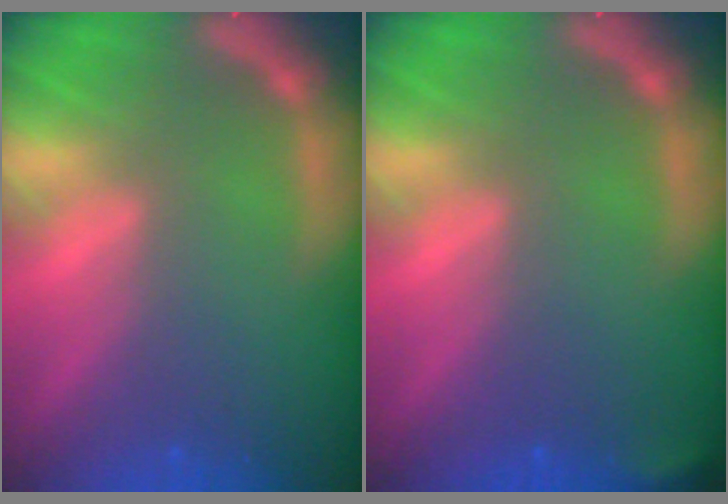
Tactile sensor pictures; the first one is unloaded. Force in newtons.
{"total": 1.4}